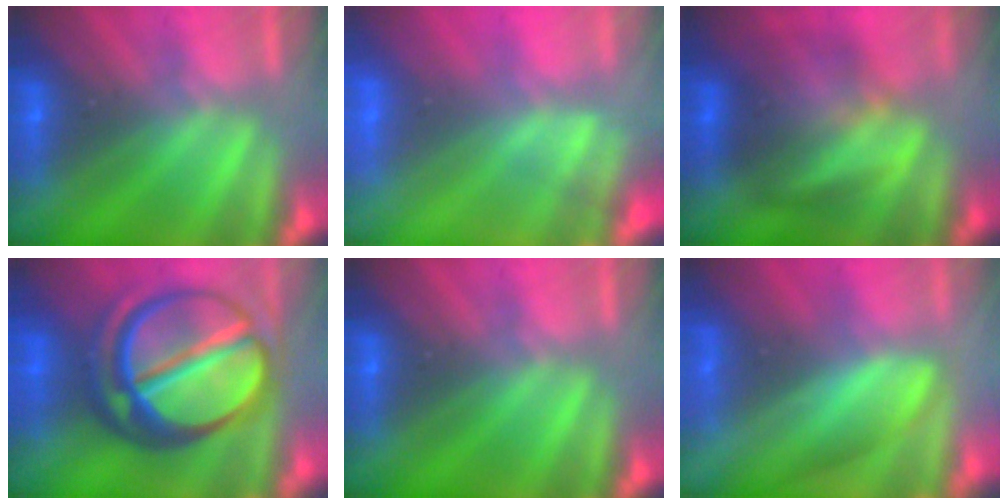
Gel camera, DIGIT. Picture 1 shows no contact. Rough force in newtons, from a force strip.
{"total": 3.5}
{"total": 4.6}
{"total": 7.5}
{"total": 0.0}
{"total": 3.9}